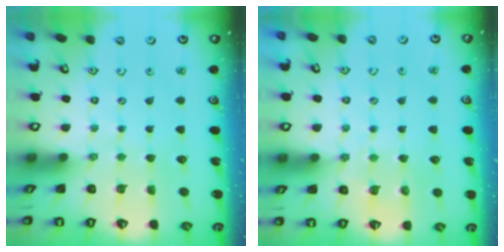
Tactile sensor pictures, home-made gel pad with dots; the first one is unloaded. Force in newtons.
{"total": 6.9, "press": 6.9, "slide": 0.7}